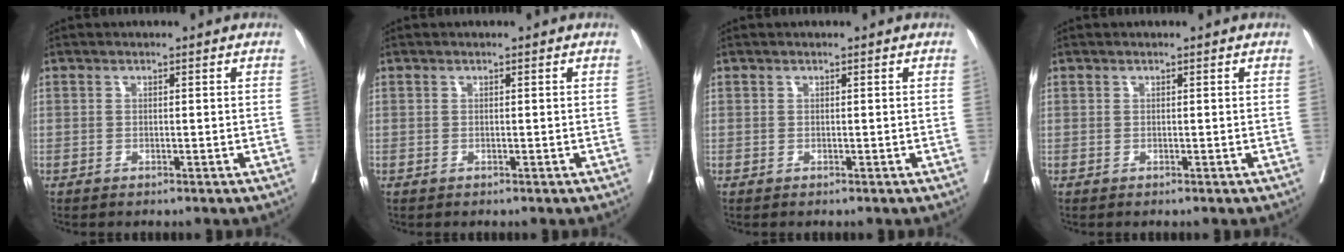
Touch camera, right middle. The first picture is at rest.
{"total": 0.0}
{"total": 0.0}
{"total": 0.0}